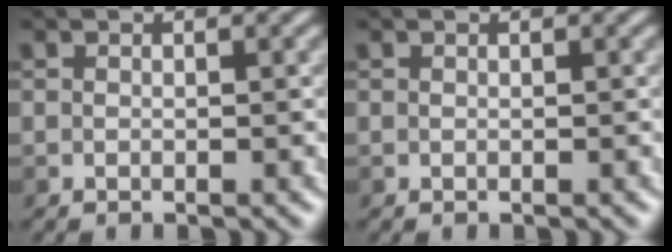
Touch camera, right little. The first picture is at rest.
{"total": 0.0}